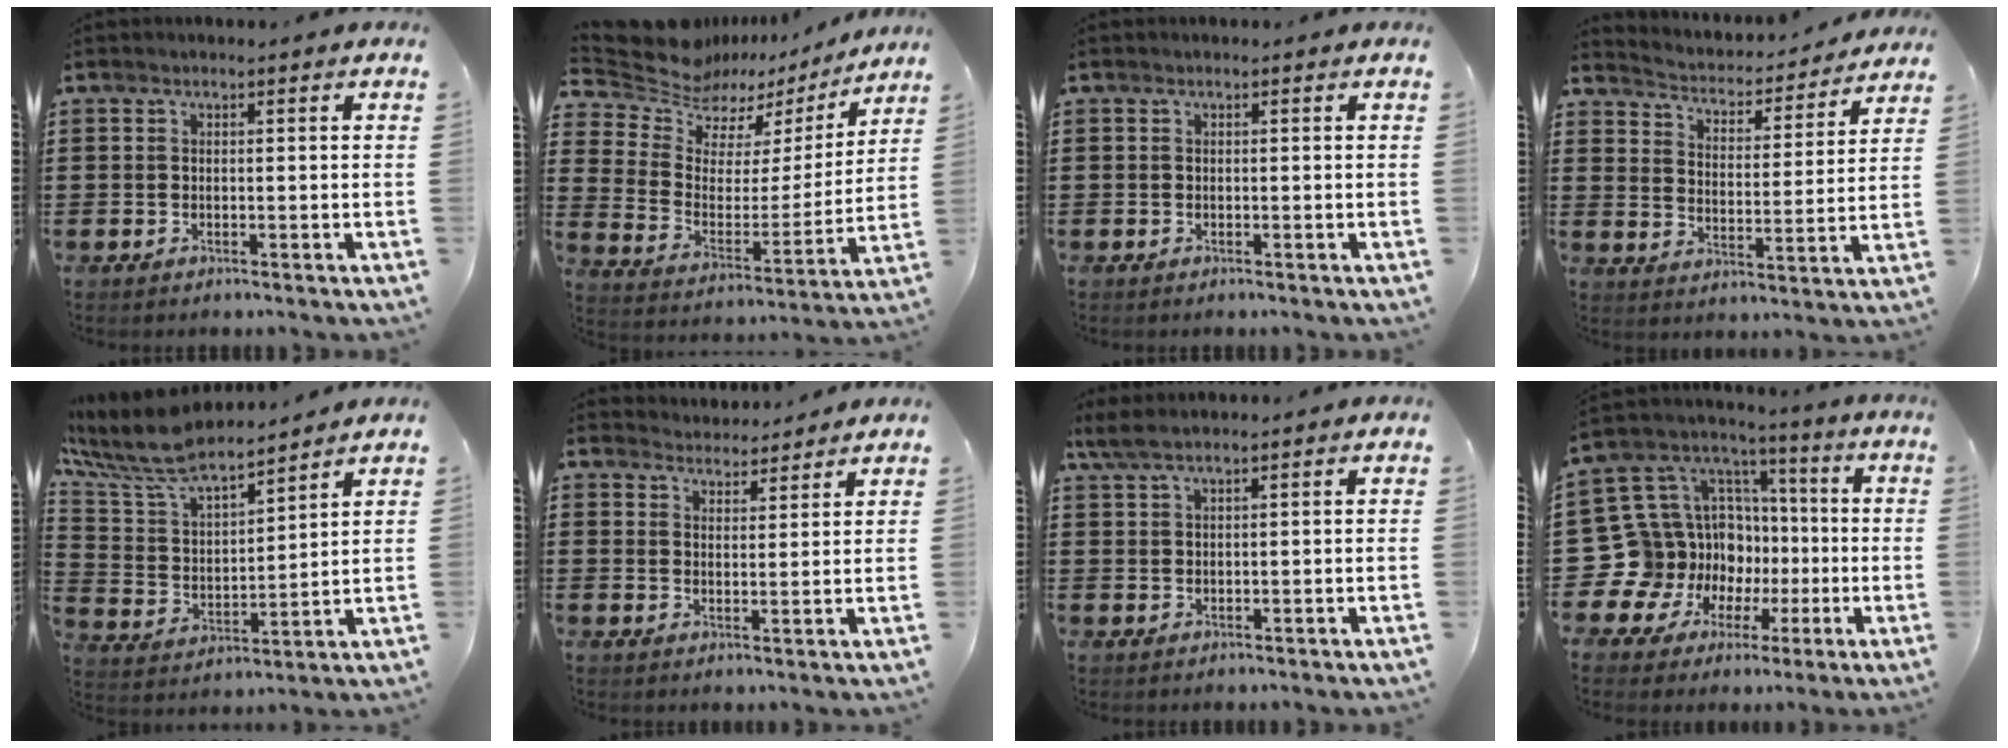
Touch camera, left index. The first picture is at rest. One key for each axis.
{"total": 8.6, "fx": 7.5, "fy": 4.0, "fz": 1.3, "tx": -0.059, "ty": -0.058, "tz": 0.129}
{"total": 0.0}
{"total": 3.1, "fx": 3.0, "fy": 0.4, "fz": 0.0, "tx": -0.022, "ty": -0.033, "tz": 0.043}
{"total": 9.3, "fx": 8.5, "fy": 1.9, "fz": 3.2, "tx": -0.102, "ty": -0.052, "tz": 0.148}
{"total": 3.6, "fx": 3.5, "fy": 0.5, "fz": -0.3, "tx": -0.006, "ty": -0.013, "tz": 0.066}
{"total": 2.6, "fx": 1.9, "fy": 0.4, "fz": 1.8, "tx": -0.038, "ty": 0.002, "tz": 0.035}
{"total": 14.9, "fx": -3.4, "fy": 14.0, "fz": 3.7, "tx": -0.138, "ty": -0.022, "tz": -0.021}